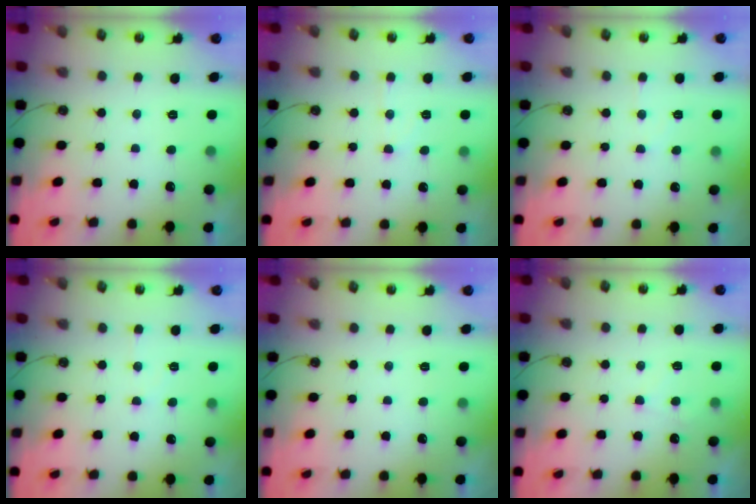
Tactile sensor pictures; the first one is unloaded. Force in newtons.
{"total": 6.6, "press": 6.5, "slide": 0.6}
{"total": 4.6, "press": 4.5, "slide": 0.7}
{"total": 4.6, "press": 4.5, "slide": 0.7}
{"total": 0.0}
{"total": 4.9, "press": 4.9, "slide": 0.7}